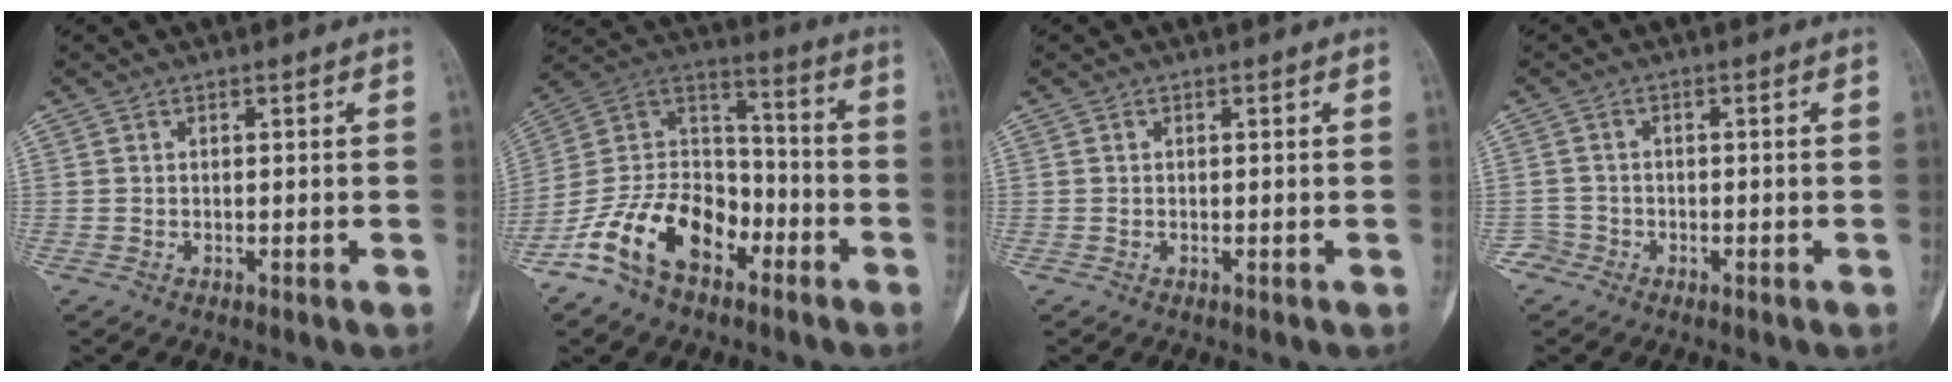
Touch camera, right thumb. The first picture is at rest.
{"total": 17.9, "force": [-9.5, 11.2, 10.2], "torque": [-0.165, 0.085, -0.181]}
{"total": 0.0}
{"total": 2.1, "force": [-1.3, 1.6, -0.4], "torque": [0.013, 0.007, -0.032]}